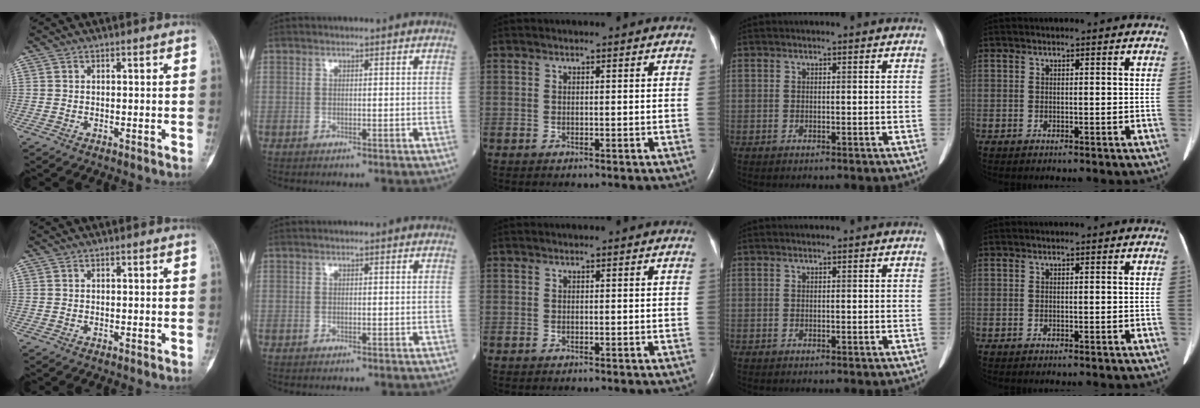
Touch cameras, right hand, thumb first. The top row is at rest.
{}